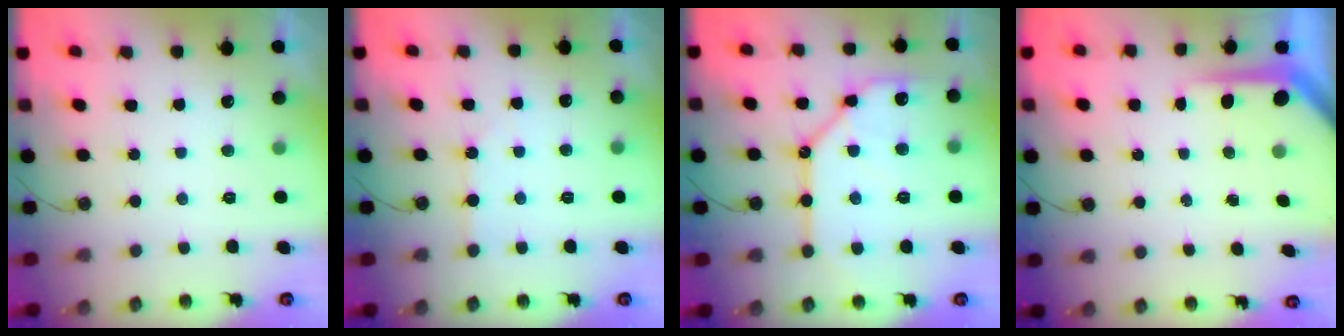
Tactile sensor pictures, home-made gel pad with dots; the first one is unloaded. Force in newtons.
{"total": 2.3, "press": 2.3, "slide": 0.4}
{"total": 15.0, "press": 14.9, "slide": 1.7}
{"total": 5.7, "press": 5.6, "slide": 0.6}